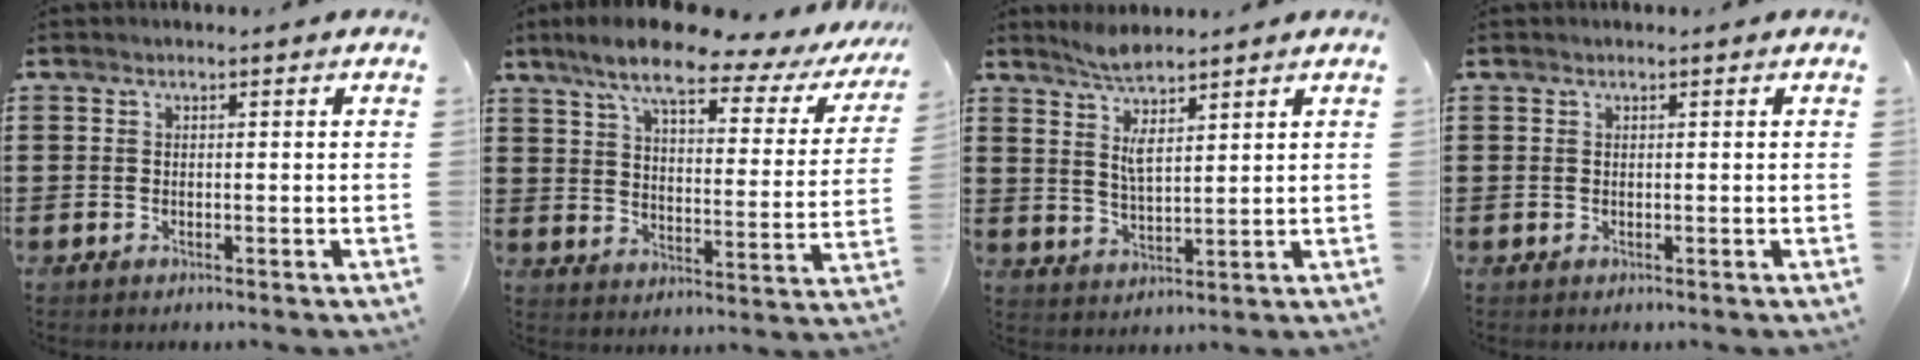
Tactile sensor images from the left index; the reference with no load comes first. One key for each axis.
{"total": 10.2, "fx": 7.8, "fy": 1.5, "fz": 6.5, "tx": -0.139, "ty": -0.037, "tz": 0.124}
{"total": 5.3, "fx": 3.7, "fy": 1.3, "fz": 3.6, "tx": -0.080, "ty": -0.001, "tz": 0.065}
{"total": 0.0}